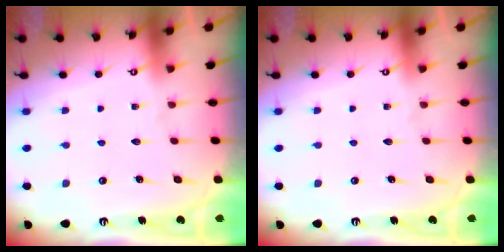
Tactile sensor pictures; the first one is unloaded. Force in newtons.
{"total": 0.0}